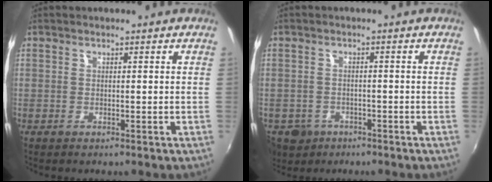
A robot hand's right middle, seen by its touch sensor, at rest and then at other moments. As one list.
[{"total": 6.9, "force": [-3.6, 5.4, 2.3], "torque": [-0.068, -0.011, -0.054]}]